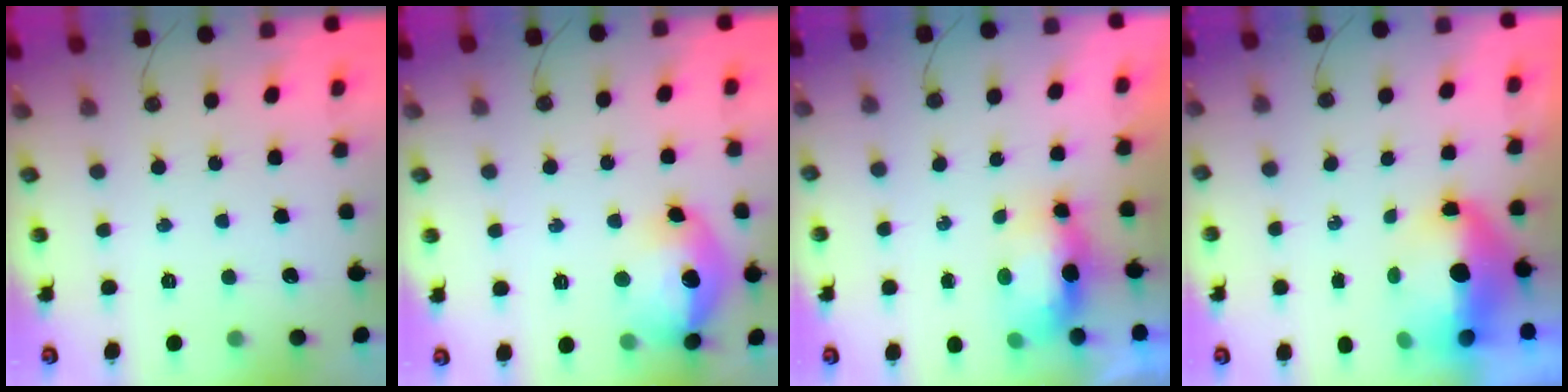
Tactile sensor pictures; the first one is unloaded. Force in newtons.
{"total": 16.8, "press": 16.8, "slide": 0.8}
{"total": 9.7, "press": 7.7, "slide": 6.0}
{"total": 14.7, "press": 9.3, "slide": 11.4}